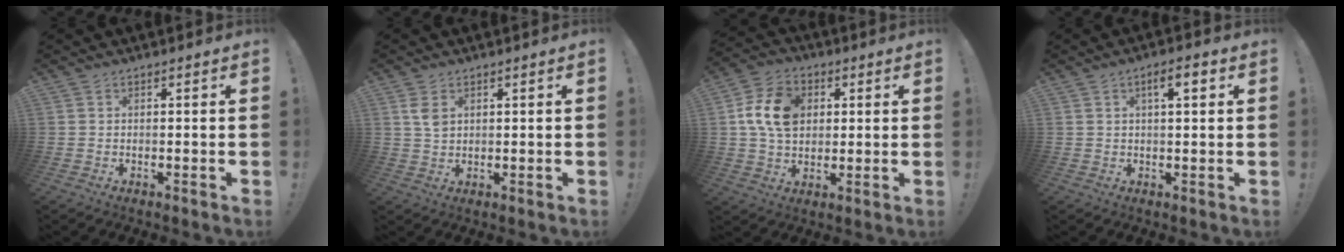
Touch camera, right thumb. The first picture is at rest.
{"total": 3.9, "force": [1.6, 2.5, 2.6], "torque": [-0.035, -0.002, 0.028]}
{"total": 13.9, "force": [3.2, 10.6, 8.4], "torque": [-0.140, 0.001, 0.063]}
{"total": 4.9, "force": [1.7, 1.3, 4.4], "torque": [-0.059, -0.005, 0.020]}